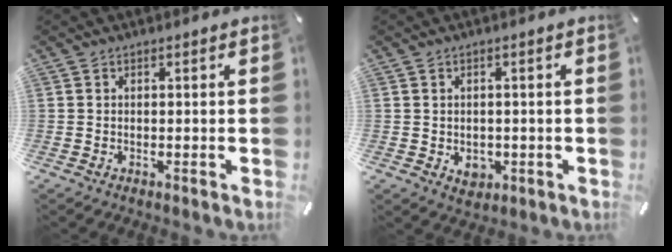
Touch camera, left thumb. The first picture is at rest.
{"total": 3.6, "force": [-0.9, 3.1, 1.6], "torque": [-0.009, 0.000, -0.015]}